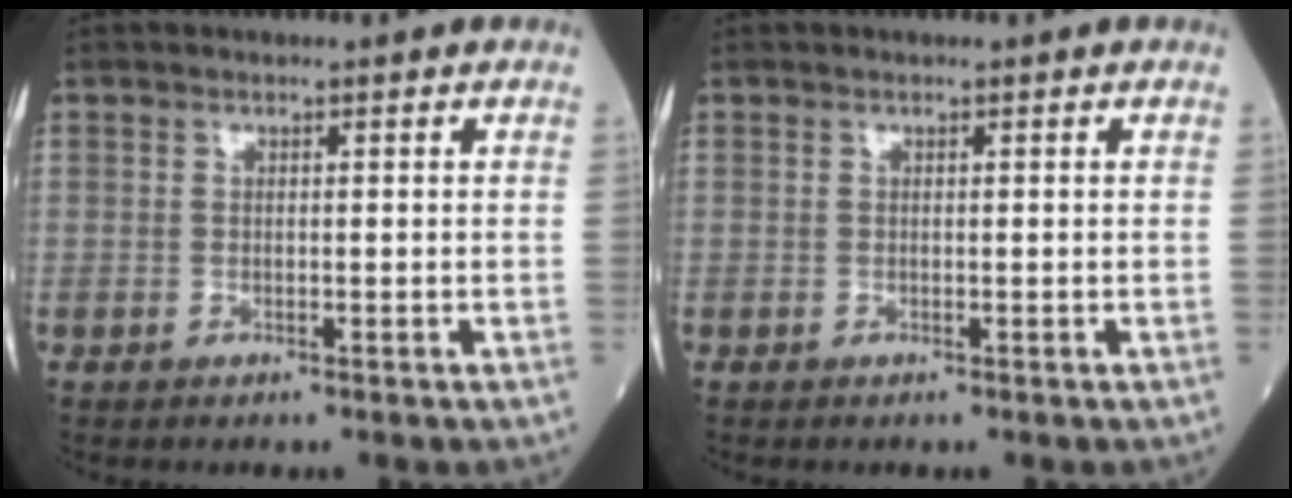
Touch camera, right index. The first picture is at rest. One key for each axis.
{"total": 0.0}